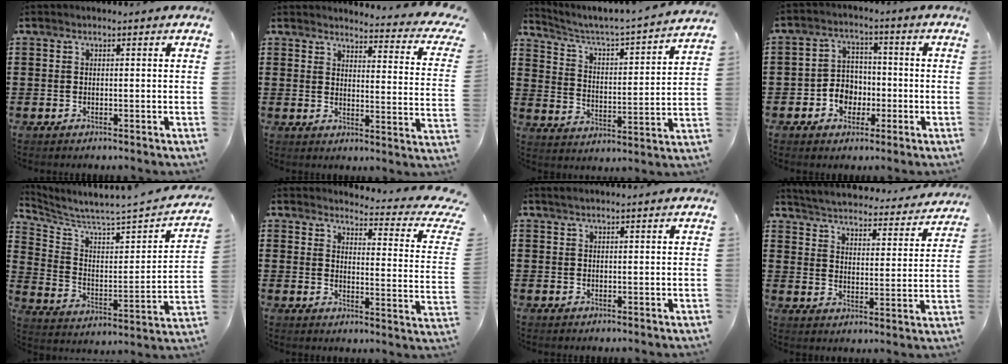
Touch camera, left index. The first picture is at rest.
{"total": 3.9, "force": [3.6, 0.1, 1.5], "torque": [-0.032, -0.031, 0.056]}
{"total": 2.7, "force": [2.5, 0.0, 1.1], "torque": [-0.041, -0.035, 0.027]}
{"total": 5.0, "force": [-1.8, 4.2, 1.9], "torque": [-0.038, 0.010, -0.038]}
{"total": 3.8, "force": [3.3, -0.1, 1.9], "torque": [-0.057, -0.044, 0.045]}
{"total": 3.7, "force": [3.2, 0.0, 1.8], "torque": [-0.030, -0.038, 0.043]}
{"total": 1.1, "force": [1.0, 0.1, 0.4], "torque": [-0.009, 0.001, 0.020]}
{"total": 3.9, "force": [3.9, -0.3, 0.3], "torque": [-0.030, -0.035, 0.059]}